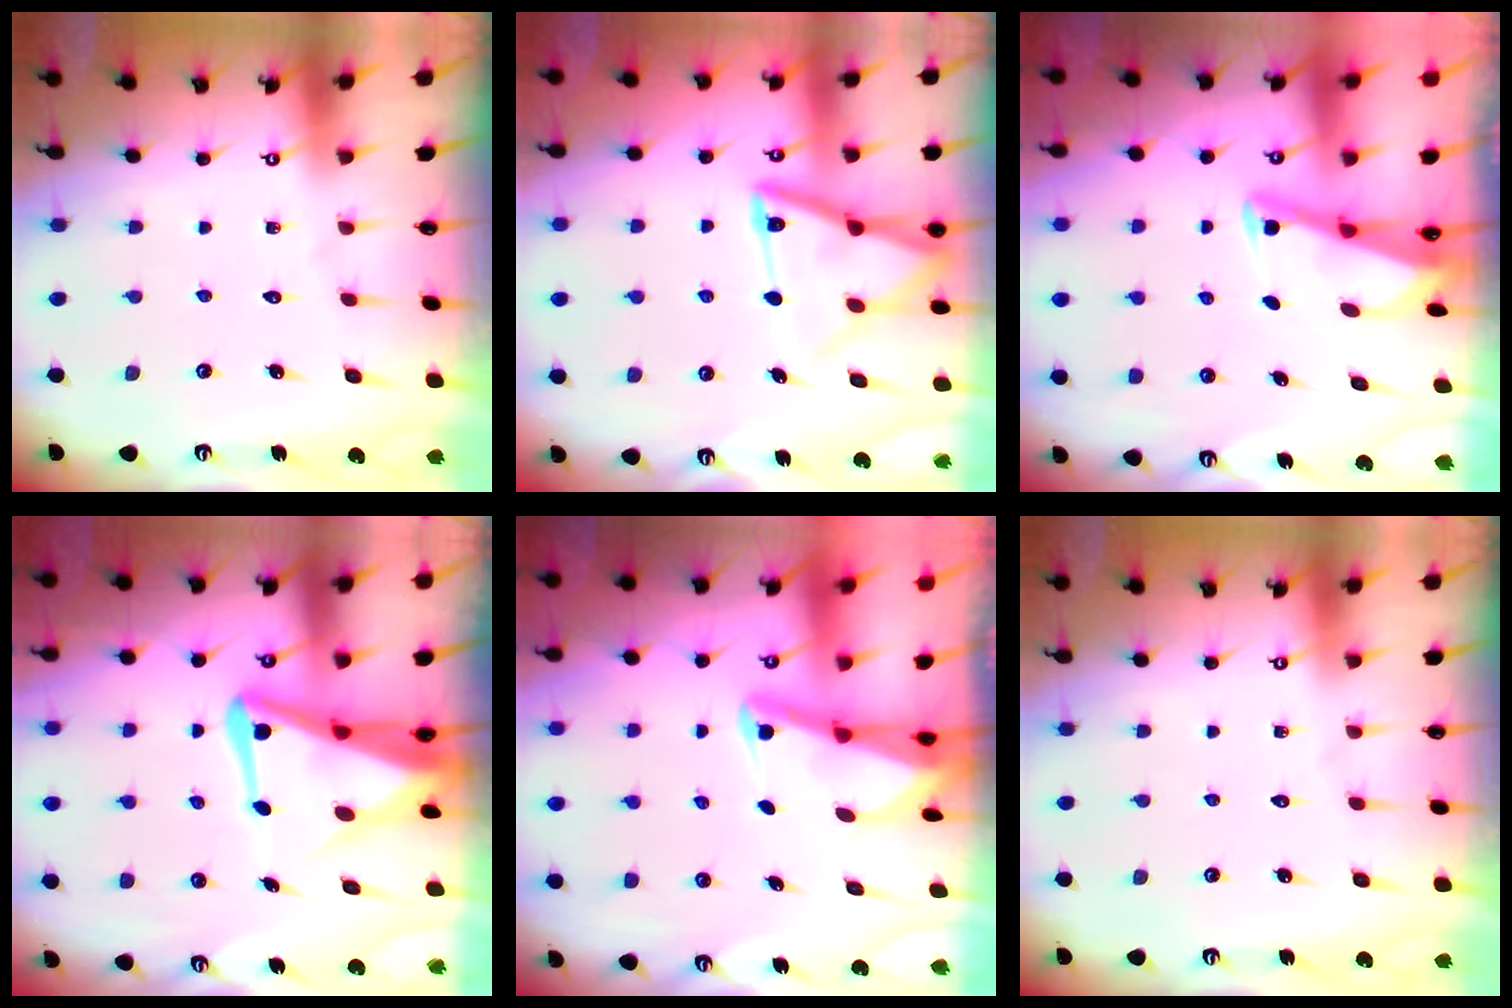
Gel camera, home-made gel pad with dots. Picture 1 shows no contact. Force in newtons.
{"total": 14.3, "press": 14.3, "slide": 1.2}
{"total": 2.7, "press": 2.7, "slide": 0.3}
{"total": 9.8, "press": 9.8, "slide": 1.1}
{"total": 2.6, "press": 2.5, "slide": 0.6}
{"total": 0.0}